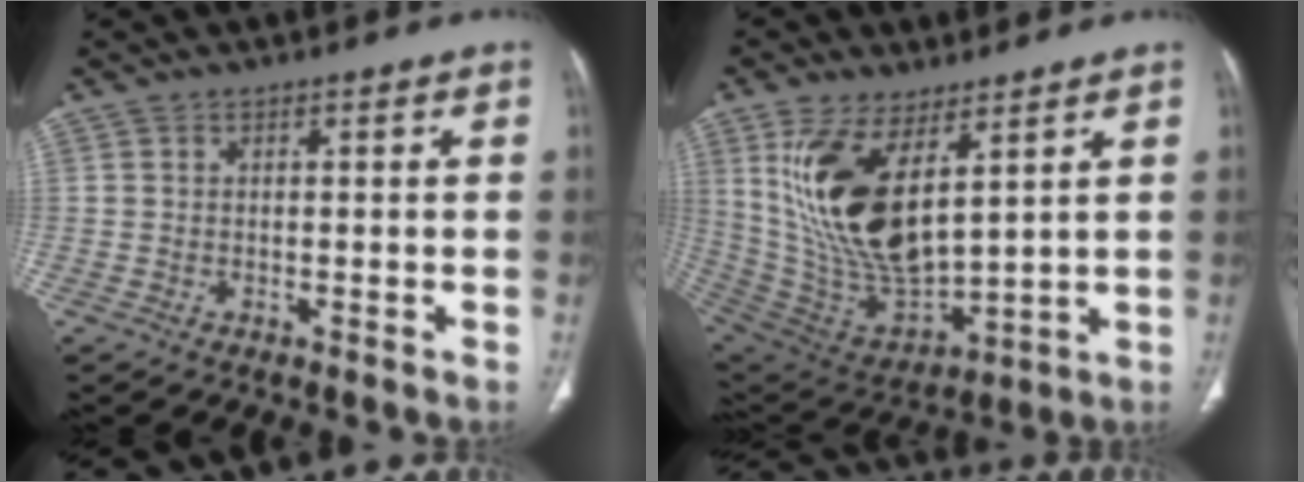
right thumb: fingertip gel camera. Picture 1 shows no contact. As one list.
[{"total": 19.0, "force": [7.2, 8.6, 15.4], "torque": [-0.289, -0.033, 0.160]}]